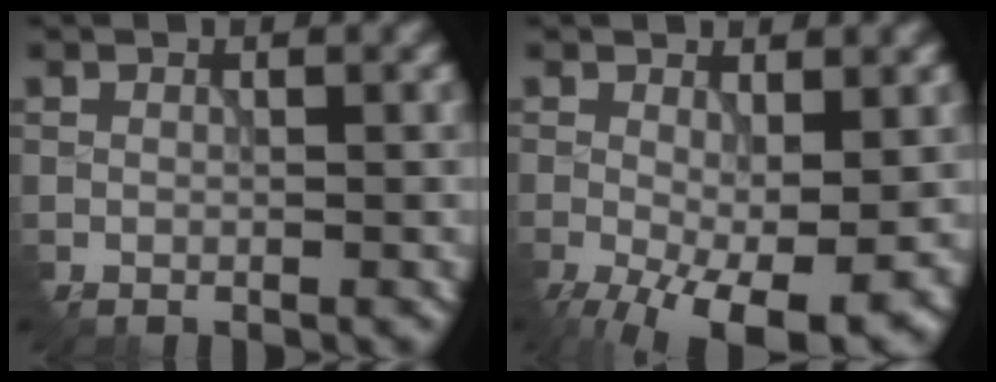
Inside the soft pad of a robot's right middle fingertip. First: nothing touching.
{"total": 11.0, "force": [-3.9, 5.5, 8.8], "torque": [-0.163, -0.037, -0.042]}